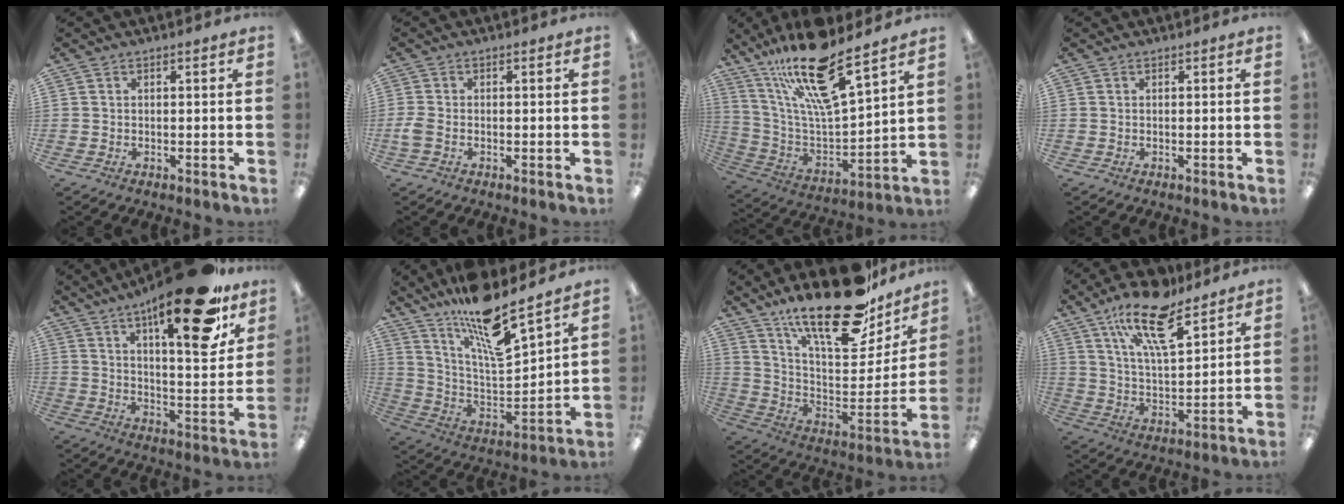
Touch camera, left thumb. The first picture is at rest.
{"total": 2.5, "force": [-0.7, 1.4, 2.0], "torque": [-0.048, 0.001, -0.017]}
{"total": 20.1, "force": [14.9, 4.8, 12.7], "torque": [-0.237, -0.098, 0.250]}
{"total": 0.0}
{"total": 23.1, "force": [14.7, 6.5, 16.6], "torque": [-0.236, -0.088, 0.227]}
{"total": 15.7, "force": [12.9, 2.6, 8.6], "torque": [-0.159, -0.094, 0.216]}
{"total": 25.4, "force": [19.2, 8.8, 14.2], "torque": [-0.213, -0.126, 0.322]}
{"total": 18.0, "force": [11.7, 6.7, 12.0], "torque": [-0.202, -0.052, 0.196]}